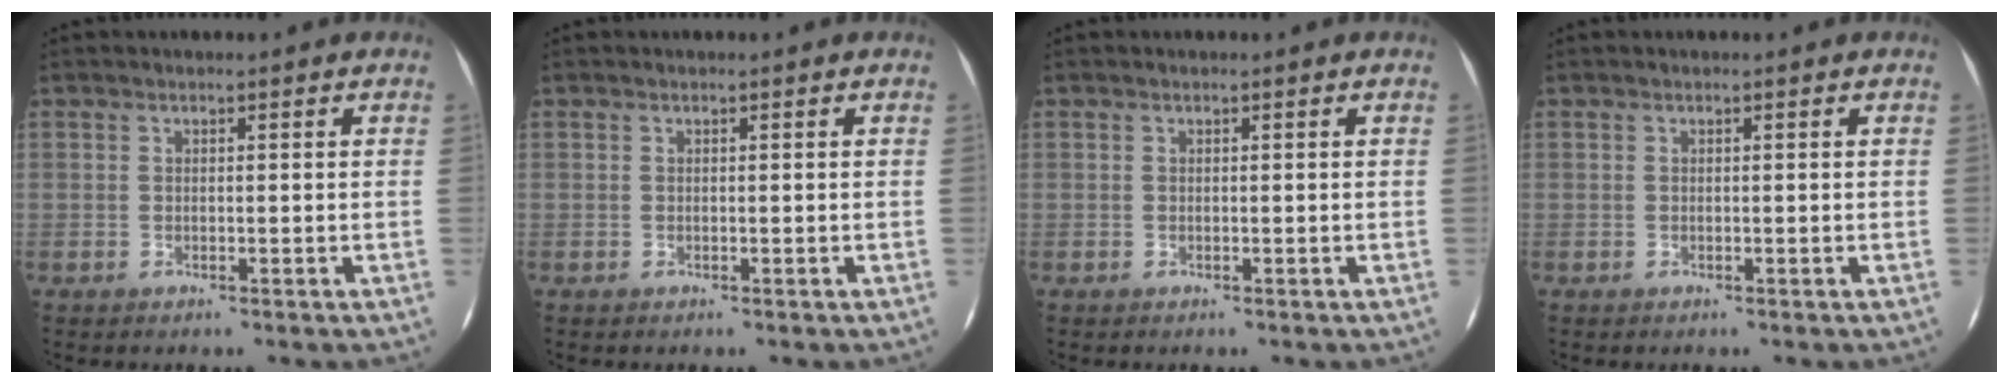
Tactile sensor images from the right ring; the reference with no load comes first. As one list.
[{"total": 0.0}, {"total": 0.0}, {"total": 0.0}]